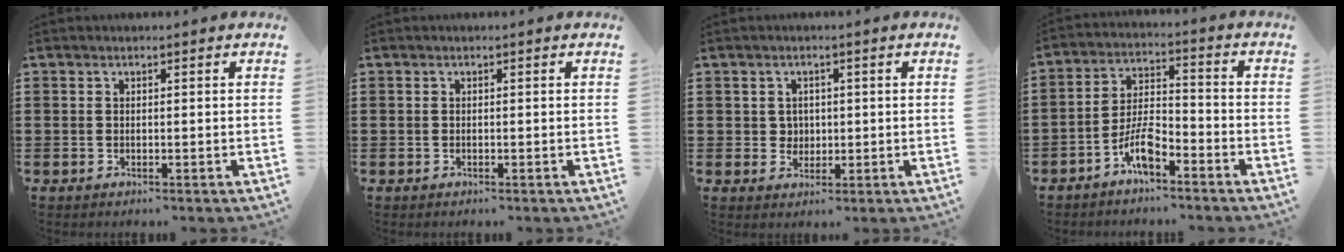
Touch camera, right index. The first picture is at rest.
{"total": 0.0}
{"total": 2.0, "force": [0.4, 1.9, 0.7], "torque": [-0.023, 0.008, 0.005]}
{"total": 6.5, "force": [-4.3, 2.1, 4.4], "torque": [-0.099, 0.007, -0.085]}